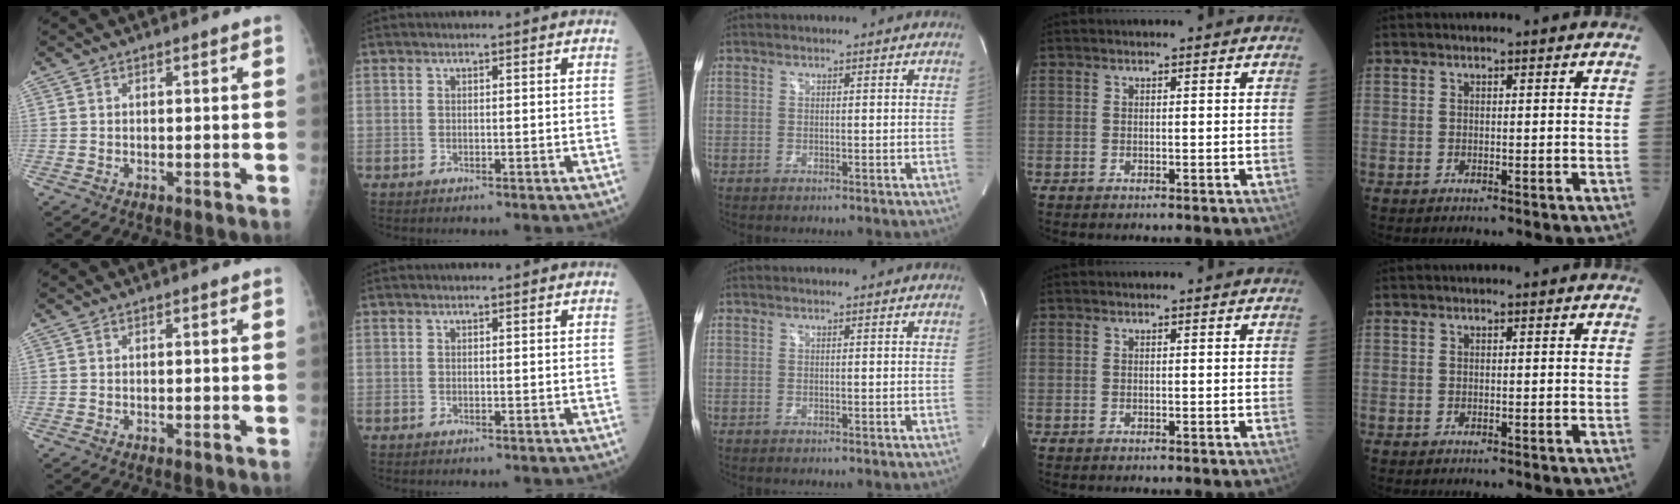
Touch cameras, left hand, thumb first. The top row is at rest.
{}